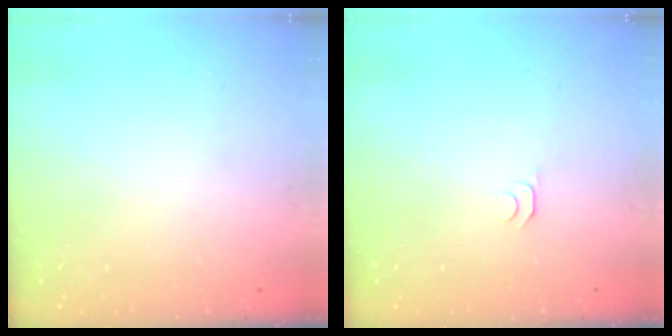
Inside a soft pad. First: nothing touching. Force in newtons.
{"total": 3.4, "press": 3.4, "slide": 0.5}